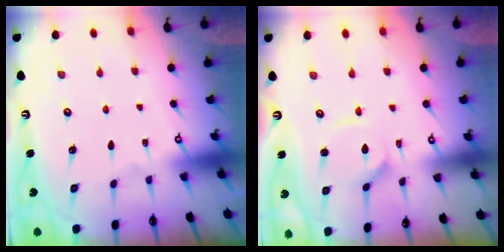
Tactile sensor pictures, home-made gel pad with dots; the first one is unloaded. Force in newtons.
{"total": 3.8, "press": 3.8, "slide": 0.3}